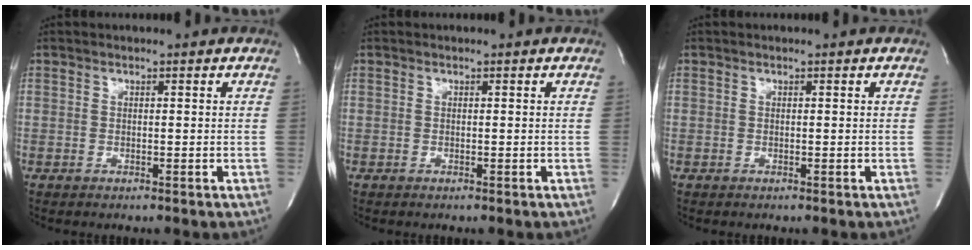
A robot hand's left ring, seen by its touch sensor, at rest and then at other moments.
{"total": 0.0}
{"total": 0.0}